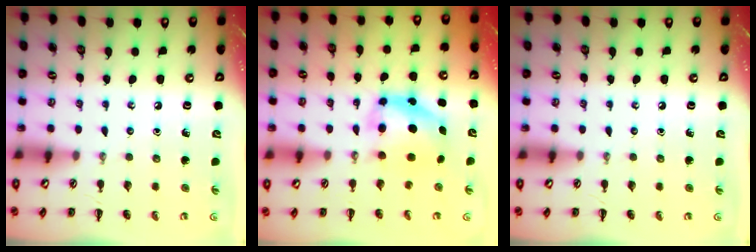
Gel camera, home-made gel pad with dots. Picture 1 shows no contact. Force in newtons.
{"total": 6.2, "press": 6.1, "slide": 1.0}
{"total": 0.0}